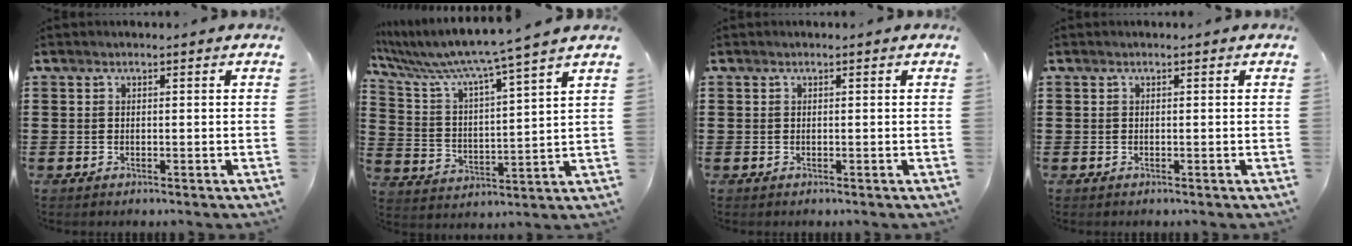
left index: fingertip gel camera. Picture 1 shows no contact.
{"total": 6.7, "force": [5.9, -1.0, 3.1], "torque": [-0.088, -0.049, 0.092]}
{"total": 0.0}
{"total": 0.0}